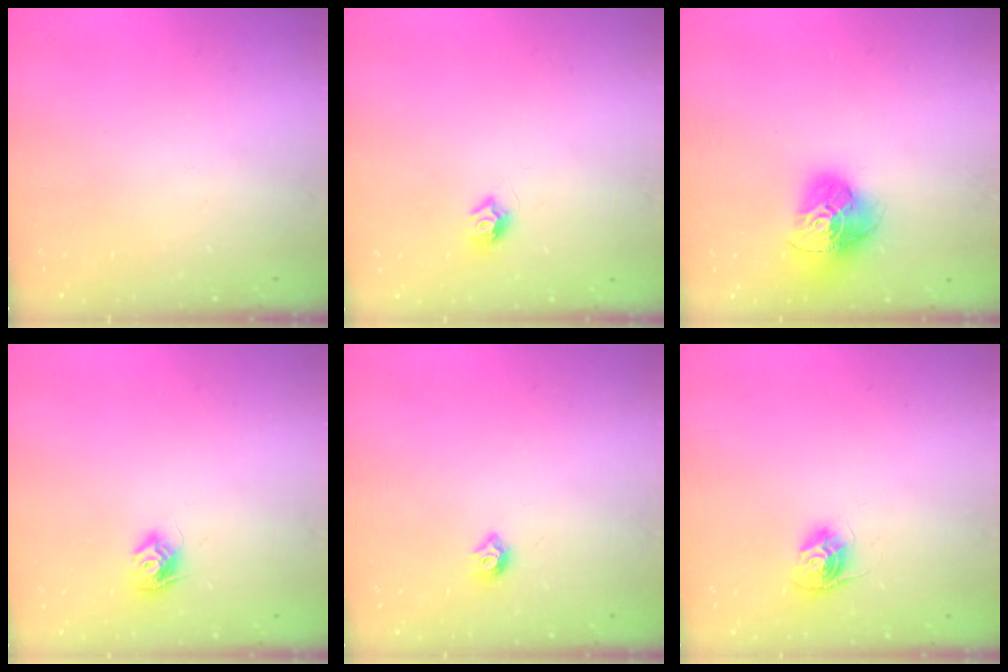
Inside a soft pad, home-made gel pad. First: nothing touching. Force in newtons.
{"total": 7.3, "press": 7.3, "slide": 0.4}
{"total": 16.5, "press": 16.3, "slide": 2.0}
{"total": 8.3, "press": 8.3, "slide": 0.5}
{"total": 6.6, "press": 6.6, "slide": 0.4}
{"total": 10.6, "press": 10.5, "slide": 0.8}